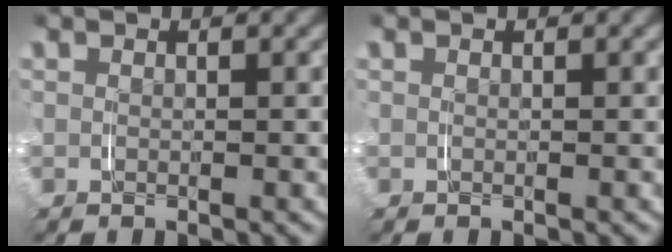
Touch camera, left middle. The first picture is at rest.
{"total": 0.0}